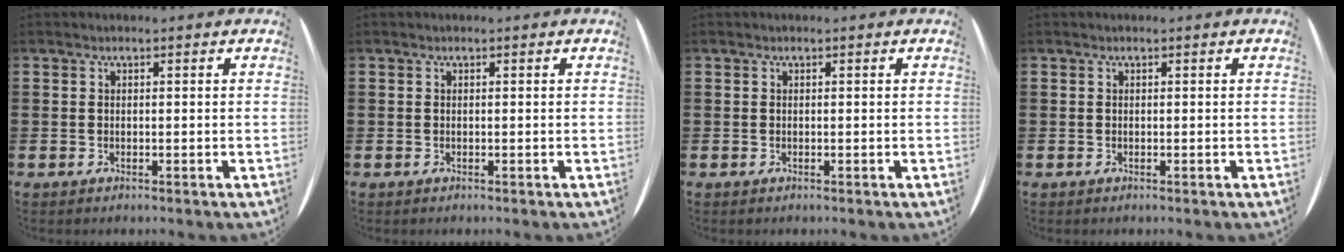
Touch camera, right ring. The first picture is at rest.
{"total": 0.0}
{"total": 0.0}
{"total": 0.0}